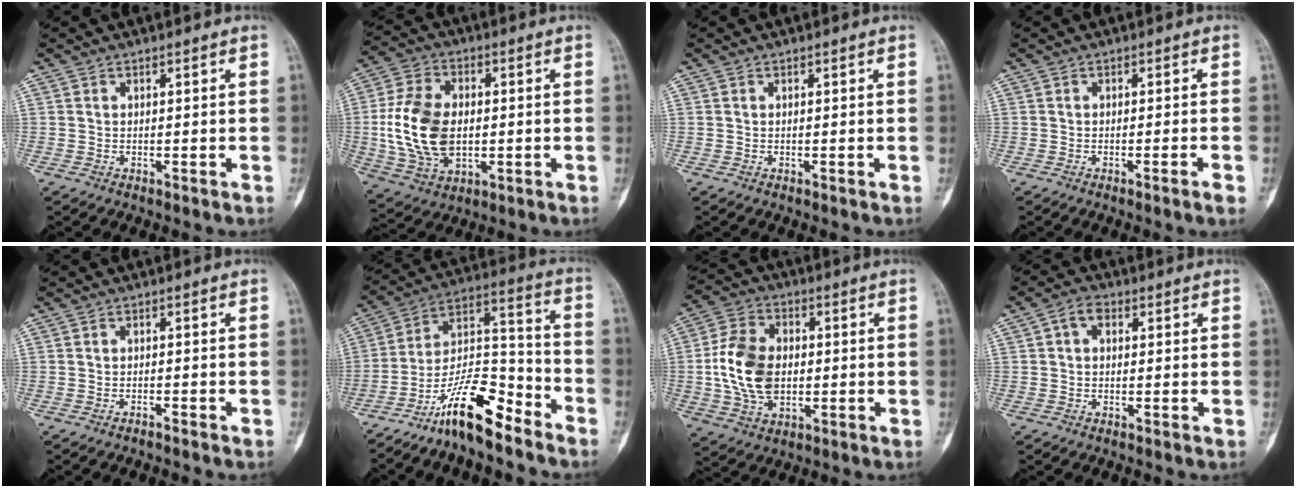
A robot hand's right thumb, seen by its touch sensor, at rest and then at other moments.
{"total": 16.0, "force": [-0.4, 10.6, 11.9], "torque": [-0.224, 0.004, 0.001]}
{"total": 0.0}
{"total": 2.2, "force": [-1.2, -0.2, 1.8], "torque": [-0.032, -0.001, -0.019]}
{"total": 1.1, "force": [-1.0, 0.0, 0.5], "torque": [-0.014, 0.011, -0.013]}
{"total": 15.2, "force": [-11.1, 4.6, 9.3], "torque": [-0.158, 0.098, -0.203]}
{"total": 13.7, "force": [-0.4, 9.5, 9.9], "torque": [-0.177, 0.012, -0.005]}
{"total": 3.3, "force": [0.7, 2.3, 2.3], "torque": [-0.029, 0.015, 0.008]}